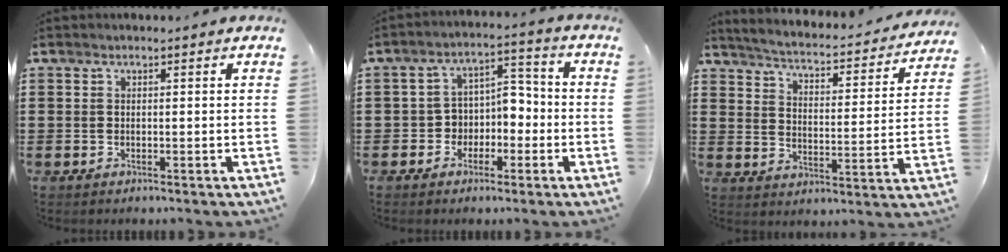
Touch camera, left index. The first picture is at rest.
{"total": 4.8, "force": [-1.8, 4.1, 1.6], "torque": [-0.046, 0.009, -0.040]}
{"total": 2.7, "force": [2.6, -0.2, 0.7], "torque": [-0.034, -0.031, 0.032]}